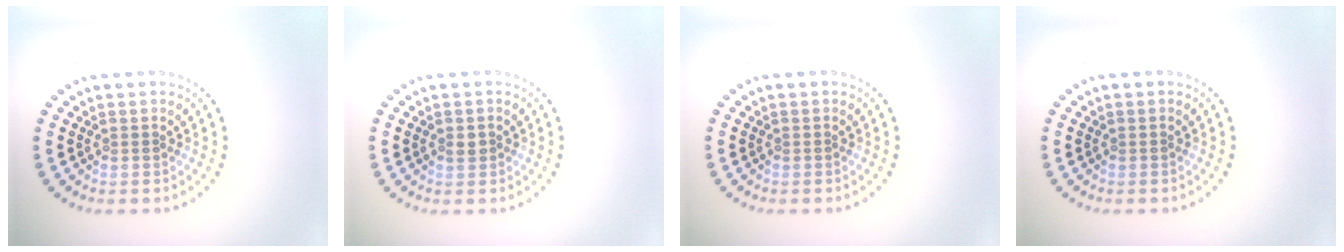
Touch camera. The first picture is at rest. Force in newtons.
{"total": 0.9, "press": 0.9, "slide": 0.2}
{"total": 0.0}
{"total": 0.0}